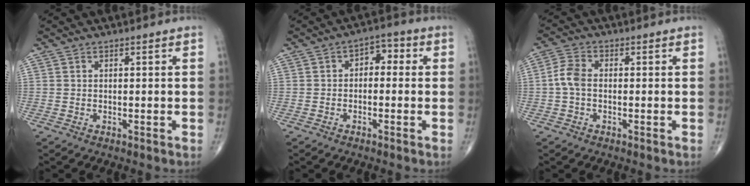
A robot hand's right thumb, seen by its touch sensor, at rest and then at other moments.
{"total": 4.3, "force": [0.1, 2.8, 3.2], "torque": [-0.024, 0.021, -0.012]}
{"total": 4.3, "force": [-0.4, 2.6, 3.3], "torque": [-0.072, 0.012, -0.017]}